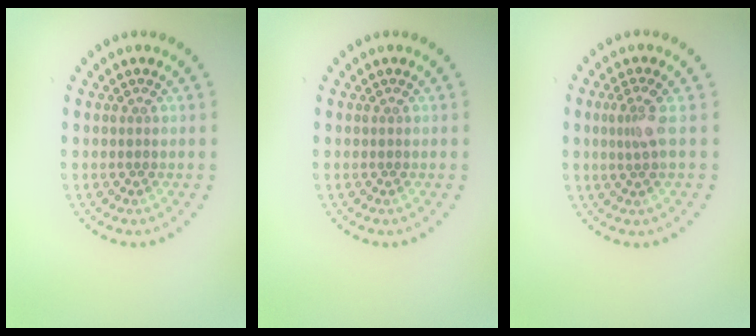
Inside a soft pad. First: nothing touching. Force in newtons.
{"total": 0.0}
{"total": 2.0, "press": 1.5, "slide": 1.3}